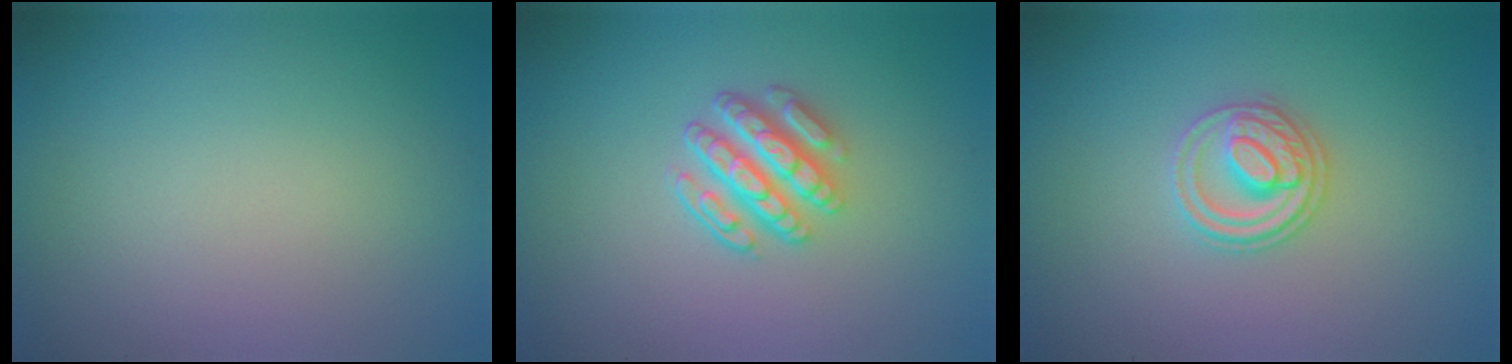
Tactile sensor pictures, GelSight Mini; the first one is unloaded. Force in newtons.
{"total": 4.6, "press": 3.4, "slide": 3.0}
{"total": 2.8, "press": 2.7, "slide": 0.5}